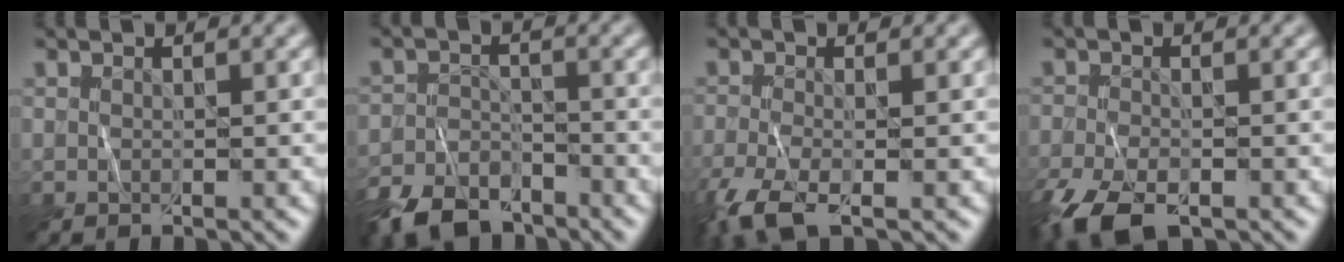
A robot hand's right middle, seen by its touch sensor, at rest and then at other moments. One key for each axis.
{"total": 5.8, "fx": -4.5, "fy": 2.8, "fz": 2.2, "tx": -0.046, "ty": -0.008, "tz": -0.090}
{"total": 4.8, "fx": -2.9, "fy": 1.6, "fz": 3.5, "tx": -0.080, "ty": -0.014, "tz": -0.065}
{"total": 6.7, "fx": -4.4, "fy": 3.0, "fz": 4.1, "tx": -0.086, "ty": -0.020, "tz": -0.086}